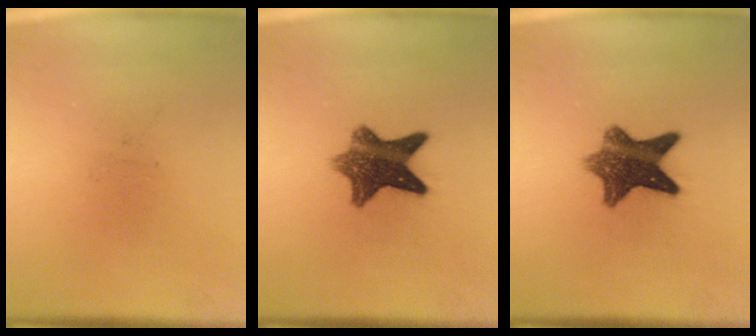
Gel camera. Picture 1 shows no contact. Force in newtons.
{"total": 9.3}
{"total": 9.3}